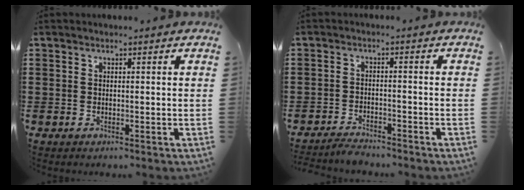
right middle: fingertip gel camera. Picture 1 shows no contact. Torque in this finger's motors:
{"motor_torque": [0.24, 0.16, -0.01, 0.00]}